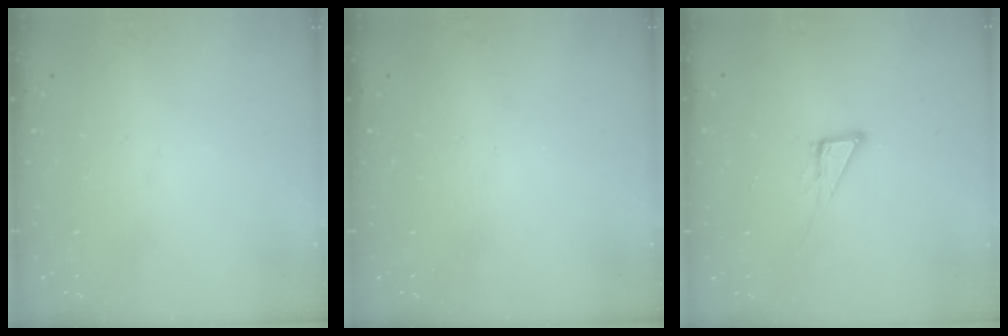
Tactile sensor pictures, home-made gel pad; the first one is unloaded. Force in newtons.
{"total": 0.0}
{"total": 6.0, "press": 6.0, "slide": 0.4}